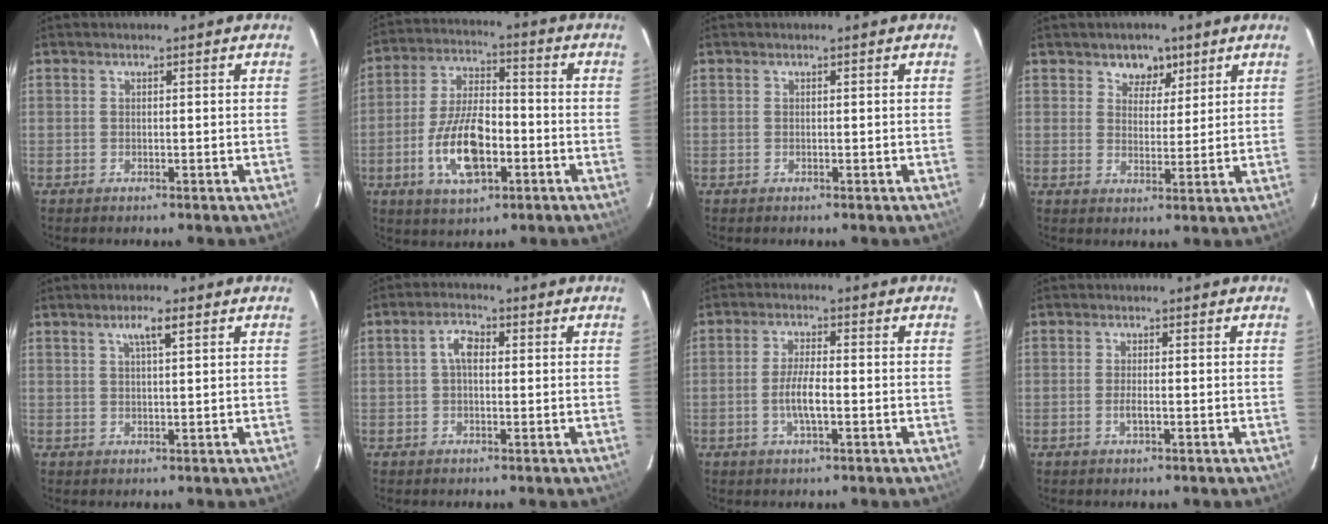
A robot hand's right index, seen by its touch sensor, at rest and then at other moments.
{"total": 13.4, "force": [-4.5, 6.2, 11.0], "torque": [-0.223, 0.002, -0.076]}
{"total": 0.0}
{"total": 4.9, "force": [3.0, 3.7, 1.3], "torque": [-0.008, -0.004, 0.048]}
{"total": 3.3, "force": [1.7, 0.5, 2.8], "torque": [-0.049, 0.008, 0.030]}
{"total": 3.8, "force": [0.4, 2.1, 3.1], "torque": [-0.059, 0.015, 0.007]}
{"total": 5.2, "force": [-1.4, 1.1, 4.8], "torque": [-0.096, -0.002, -0.027]}
{"total": 1.8, "force": [-0.6, 0.4, 1.6], "torque": [-0.033, -0.003, -0.011]}